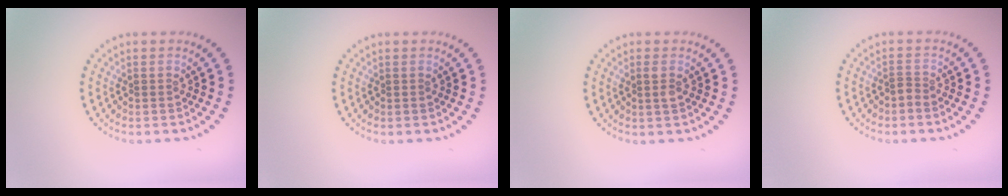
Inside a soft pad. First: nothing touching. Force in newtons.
{"total": 0.0}
{"total": 0.9, "press": 0.9, "slide": 0.1}
{"total": 0.6, "press": 0.3, "slide": 0.5}